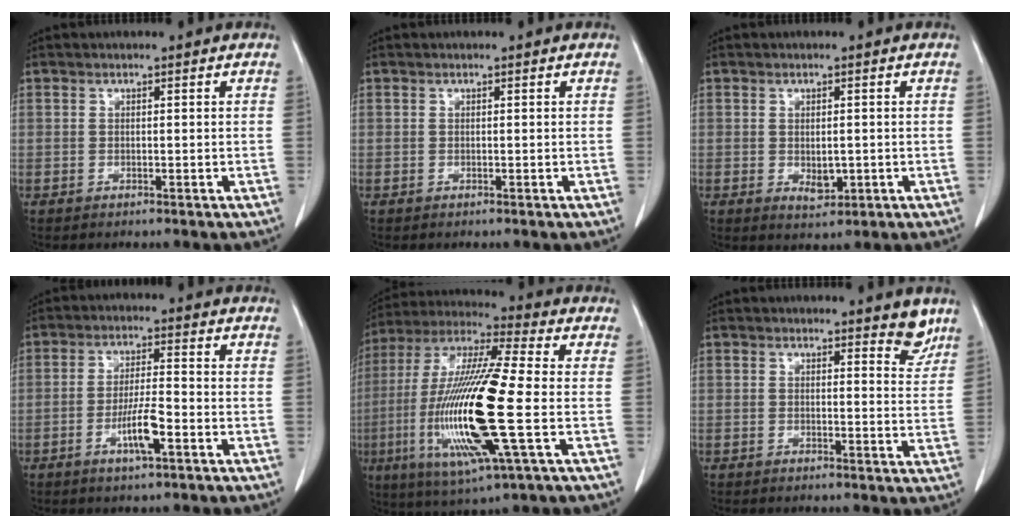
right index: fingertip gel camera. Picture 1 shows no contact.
{"total": 0.0}
{"total": 3.0, "force": [-0.4, 1.6, 2.5], "torque": [-0.039, -0.007, 0.003]}
{"total": 6.1, "force": [-2.5, 0.7, 5.6], "torque": [-0.106, -0.005, -0.045]}
{"total": 20.9, "force": [-3.6, 1.6, 20.5], "torque": [-0.433, -0.016, -0.068]}
{"total": 3.6, "force": [3.1, 0.9, 1.7], "torque": [-0.013, -0.025, 0.029]}